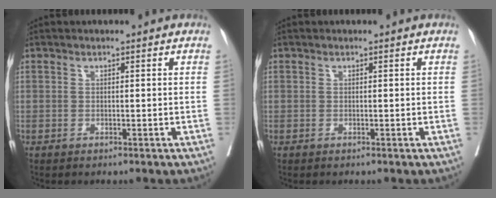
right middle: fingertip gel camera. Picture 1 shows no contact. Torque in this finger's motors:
{"motor_torque": [0.00, 0.00, -0.02, -0.01]}